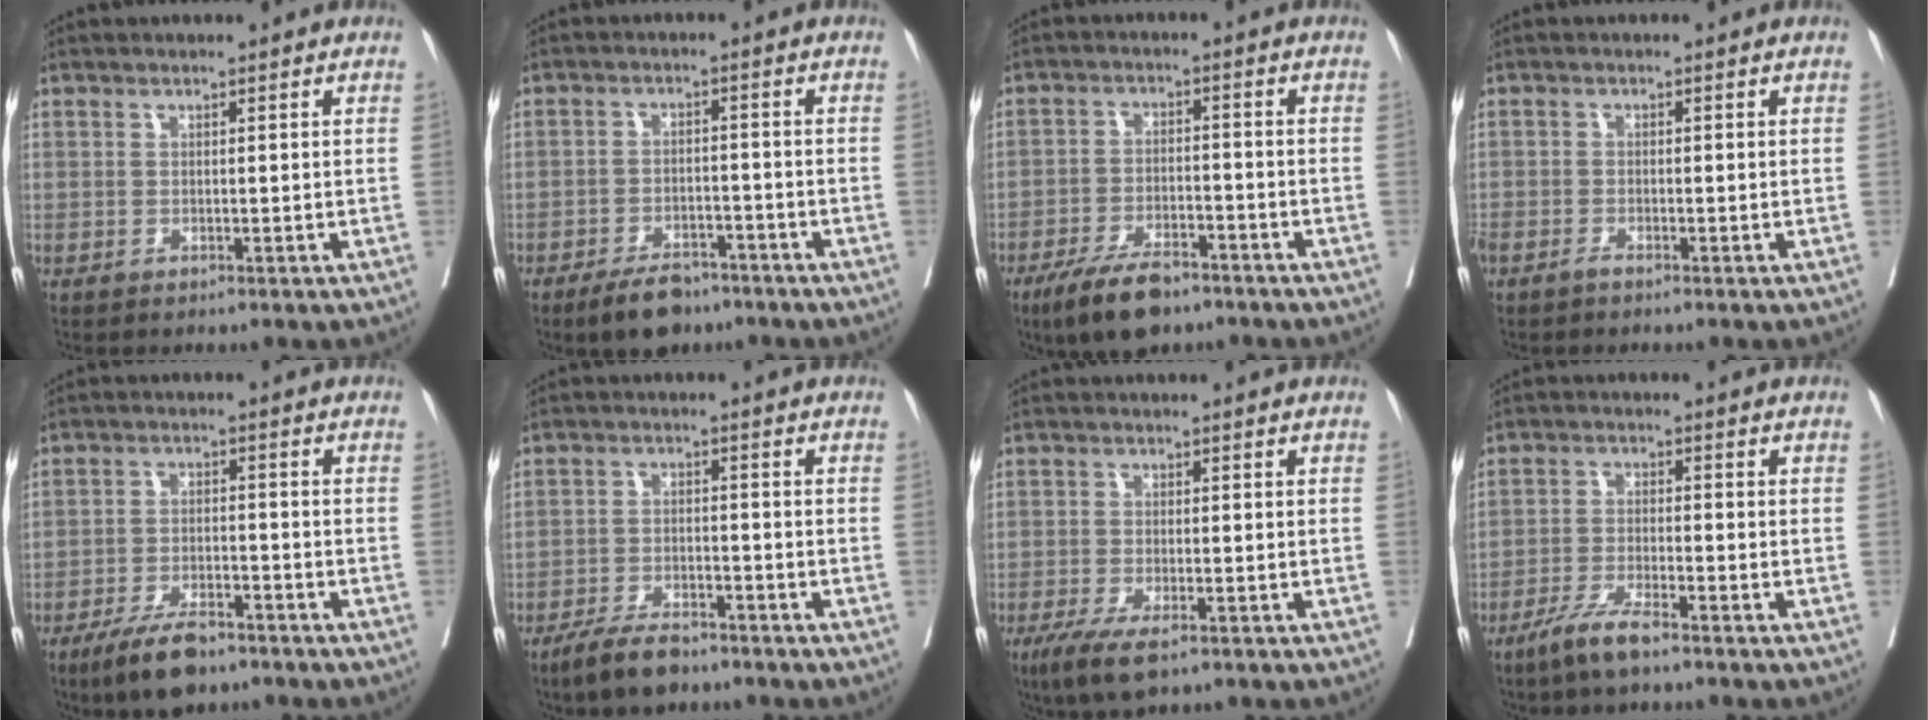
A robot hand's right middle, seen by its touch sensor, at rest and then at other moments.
{"total": 6.3, "force": [-4.8, 2.8, 3.0], "torque": [-0.053, -0.001, -0.076]}
{"total": 8.5, "force": [-6.3, 2.8, 5.0], "torque": [-0.093, -0.011, -0.111]}
{"total": 1.6, "force": [-1.3, 0.4, 0.8], "torque": [-0.016, -0.003, -0.024]}
{"total": 7.5, "force": [-5.7, 2.3, 4.4], "torque": [-0.082, -0.009, -0.099]}
{"total": 6.2, "force": [-5.0, 1.8, 3.2], "torque": [-0.064, -0.007, -0.090]}
{"total": 6.1, "force": [-3.9, 1.5, 4.4], "torque": [-0.079, -0.015, -0.064]}
{"total": 5.3, "force": [-4.0, 0.2, 3.5], "torque": [-0.071, -0.011, -0.079]}